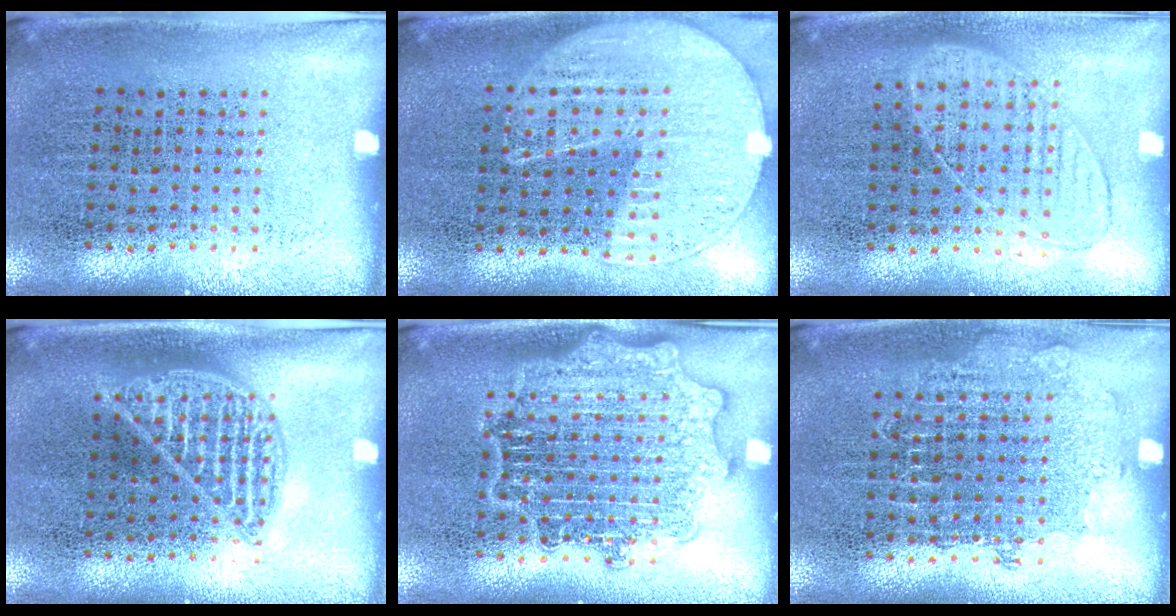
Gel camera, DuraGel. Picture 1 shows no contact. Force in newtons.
{"total": 1.1, "press": 1.1, "slide": 0.4}
{"total": 1.0, "press": 0.9, "slide": 0.4}
{"total": 1.1, "press": 1.0, "slide": 0.2}
{"total": 2.7, "press": 2.7, "slide": 0.4}
{"total": 0.7, "press": 0.7, "slide": 0.2}